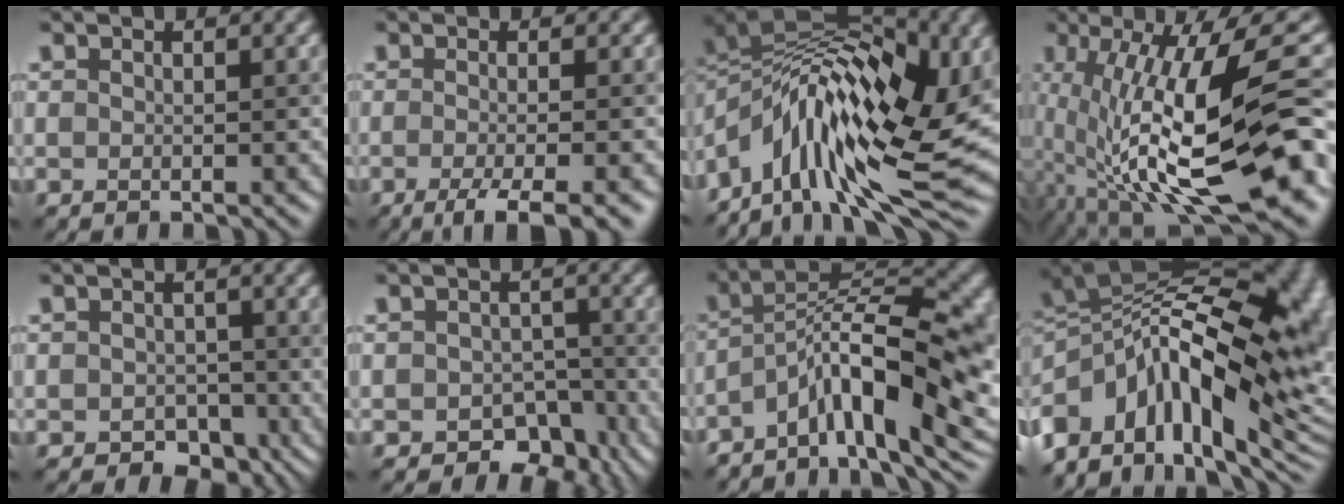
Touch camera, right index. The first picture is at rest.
{"total": 4.8, "force": [-2.3, 1.2, 4.1], "torque": [-0.058, -0.006, -0.044]}
{"total": 15.7, "force": [-0.6, 7.4, 13.8], "torque": [-0.235, 0.024, -0.024]}
{"total": 14.8, "force": [-1.2, 4.2, 14.1], "torque": [-0.237, 0.009, -0.019]}
{"total": 2.3, "force": [-0.8, 1.9, 1.0], "torque": [-0.011, -0.006, -0.015]}
{"total": 4.3, "force": [-2.2, 3.1, 2.0], "torque": [-0.014, -0.008, -0.032]}
{"total": 11.8, "force": [-3.9, 3.9, 10.5], "torque": [-0.157, 0.014, -0.072]}
{"total": 18.4, "force": [-1.3, 11.0, 14.7], "torque": [-0.252, -0.007, -0.014]}